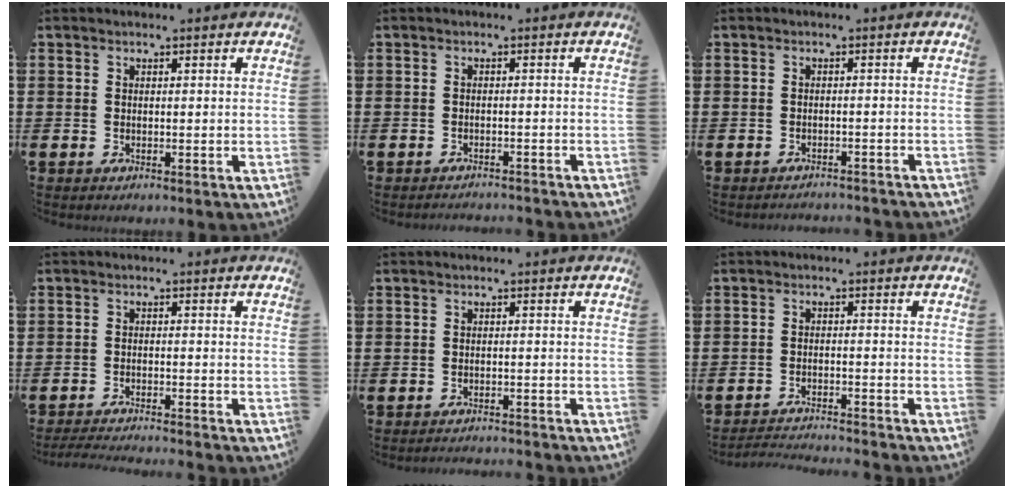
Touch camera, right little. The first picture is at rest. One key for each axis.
{"total": 0.7, "fx": -0.7, "fy": 0.0, "fz": -0.1, "tx": -0.002, "ty": 0.003, "tz": -0.014}
{"total": 0.8, "fx": -0.8, "fy": 0.1, "fz": -0.1, "tx": -0.002, "ty": 0.003, "tz": -0.016}
{"total": 1.8, "fx": -1.7, "fy": -0.1, "fz": 0.5, "tx": -0.007, "ty": 0.003, "tz": -0.034}
{"total": 0.9, "fx": -0.9, "fy": 0.0, "fz": 0.0, "tx": -0.002, "ty": 0.004, "tz": -0.018}
{"total": 2.0, "fx": -2.0, "fy": 0.0, "fz": 0.1, "tx": -0.005, "ty": 0.003, "tz": -0.043}